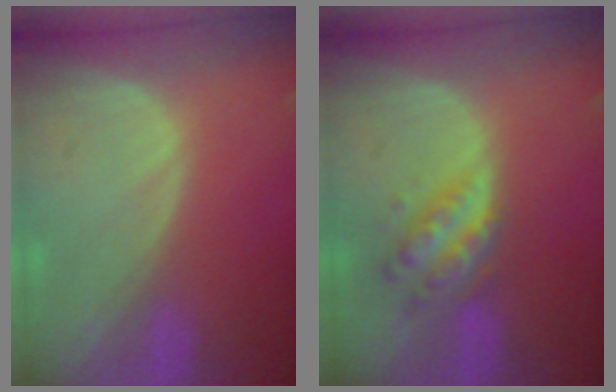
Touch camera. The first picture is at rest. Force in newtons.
{"total": 5.3, "press": 5.2, "slide": 0.4}